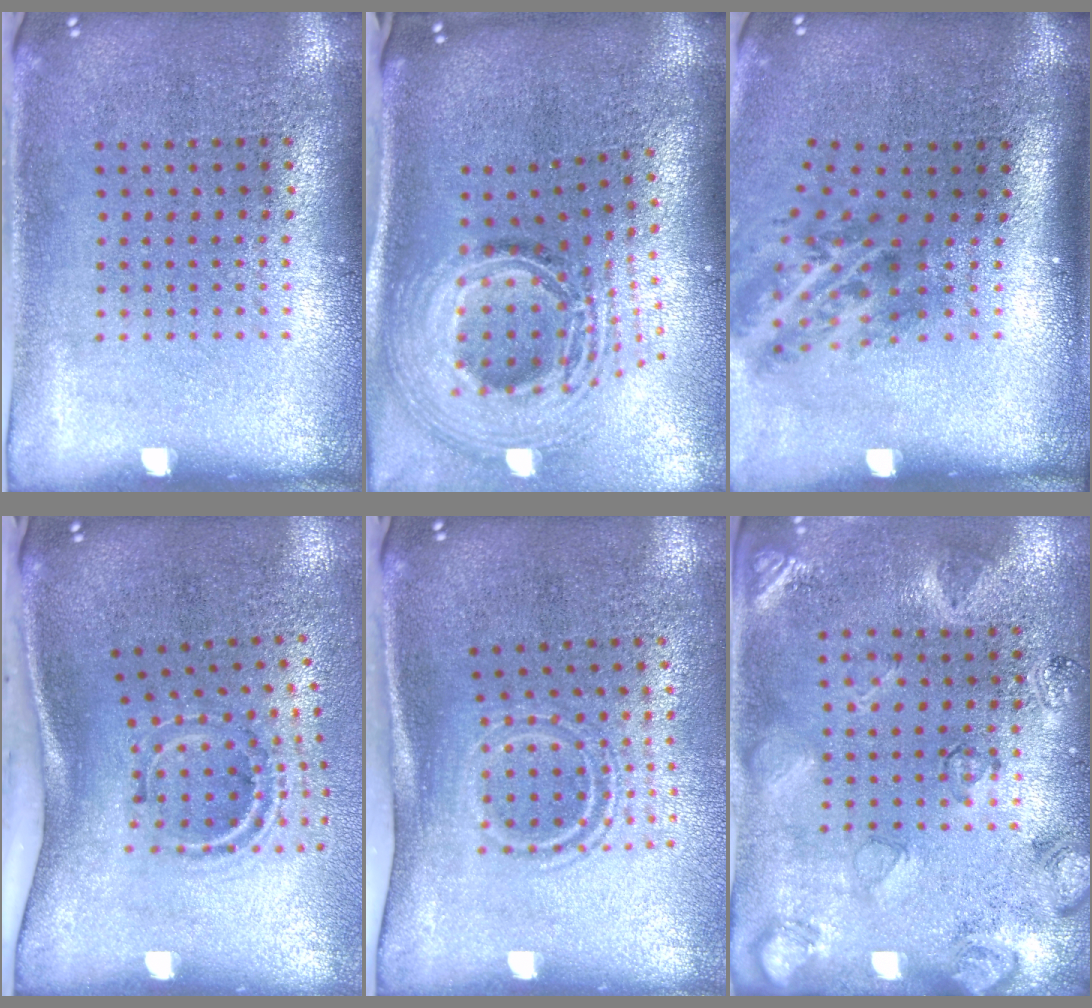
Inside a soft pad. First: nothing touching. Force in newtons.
{"total": 3.1, "press": 2.1, "slide": 2.2}
{"total": 2.0, "press": 1.2, "slide": 1.6}
{"total": 2.2, "press": 1.2, "slide": 1.8}
{"total": 1.6, "press": 1.0, "slide": 1.3}
{"total": 2.6, "press": 1.7, "slide": 1.9}